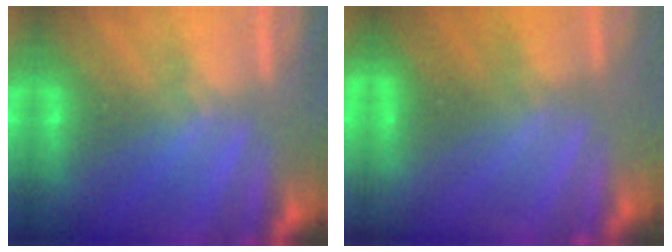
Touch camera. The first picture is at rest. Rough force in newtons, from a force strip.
{"total": 3.3}